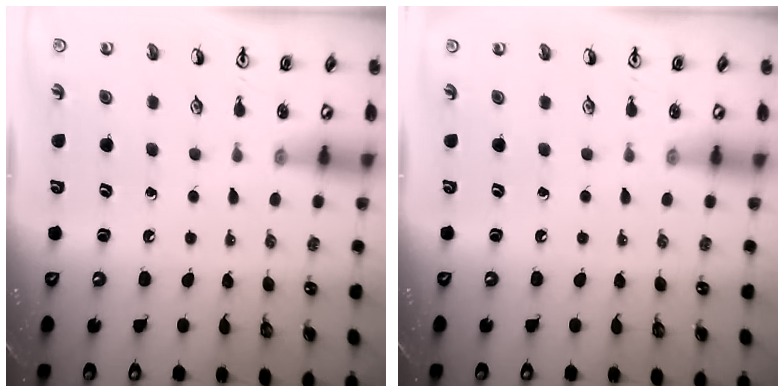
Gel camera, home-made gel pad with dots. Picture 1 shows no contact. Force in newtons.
{"total": 0.0}